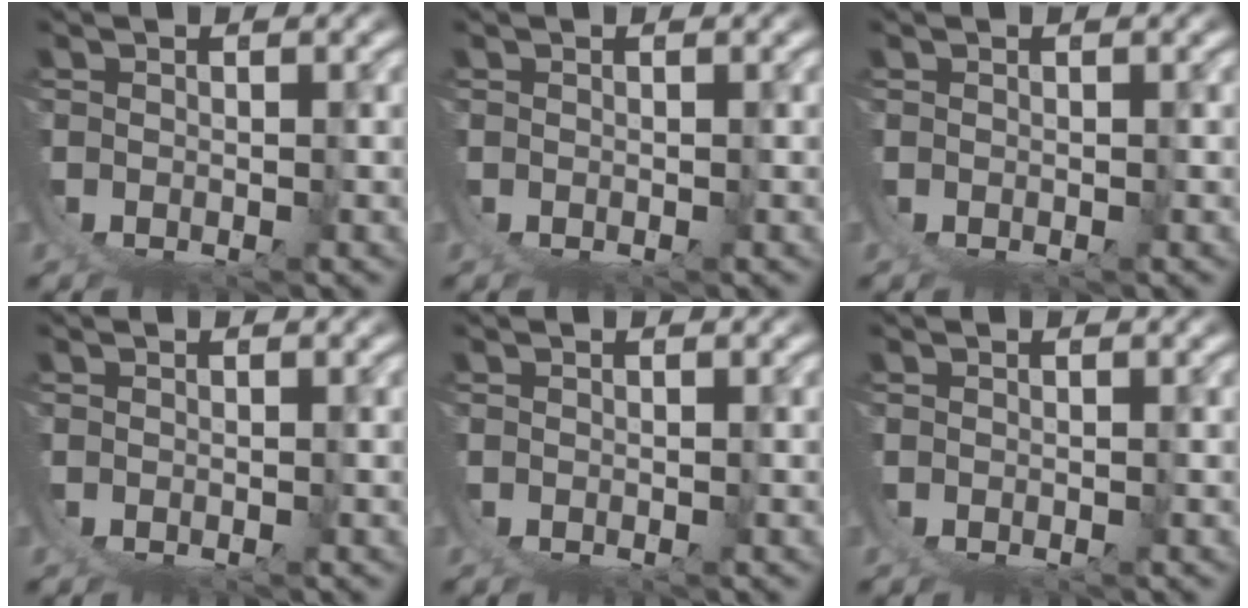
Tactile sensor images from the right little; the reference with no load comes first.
{"total": 0.0}
{"total": 0.0}
{"total": 0.0}
{"total": 0.0}
{"total": 0.0}